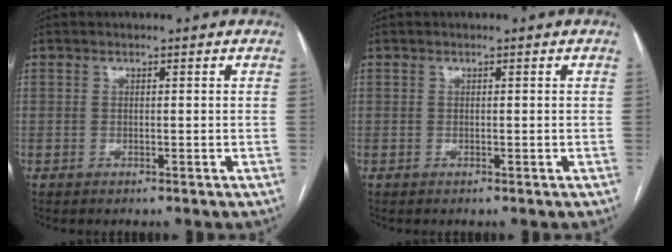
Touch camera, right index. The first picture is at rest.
{"total": 0.0}